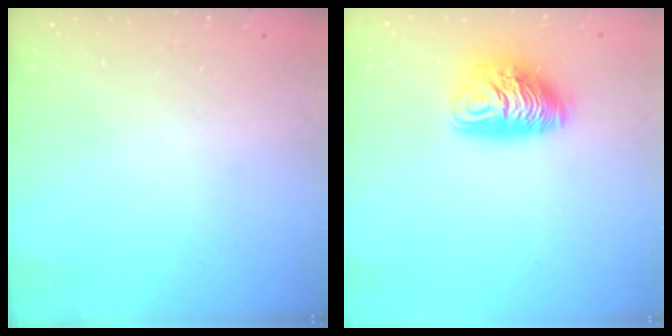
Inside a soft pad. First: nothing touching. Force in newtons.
{"total": 10.2, "press": 10.2, "slide": 0.9}